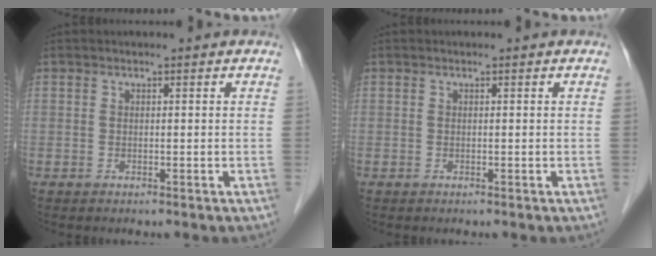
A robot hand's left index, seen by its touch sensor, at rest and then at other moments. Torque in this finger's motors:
{"motor_torque": [0.00, 0.00, 0.00, 0.00]}